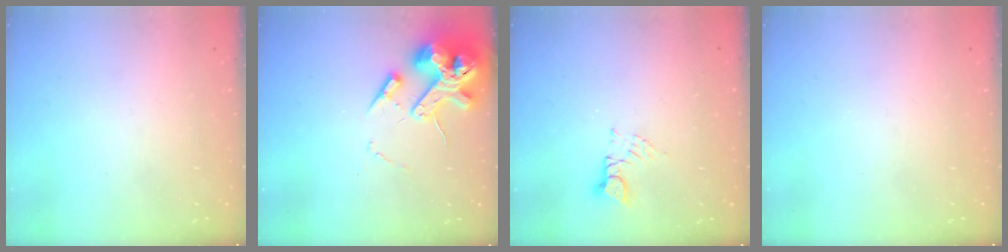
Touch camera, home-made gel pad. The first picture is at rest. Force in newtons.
{"total": 17.0, "press": 16.8, "slide": 2.7}
{"total": 2.8, "press": 2.8, "slide": 0.3}
{"total": 0.0}